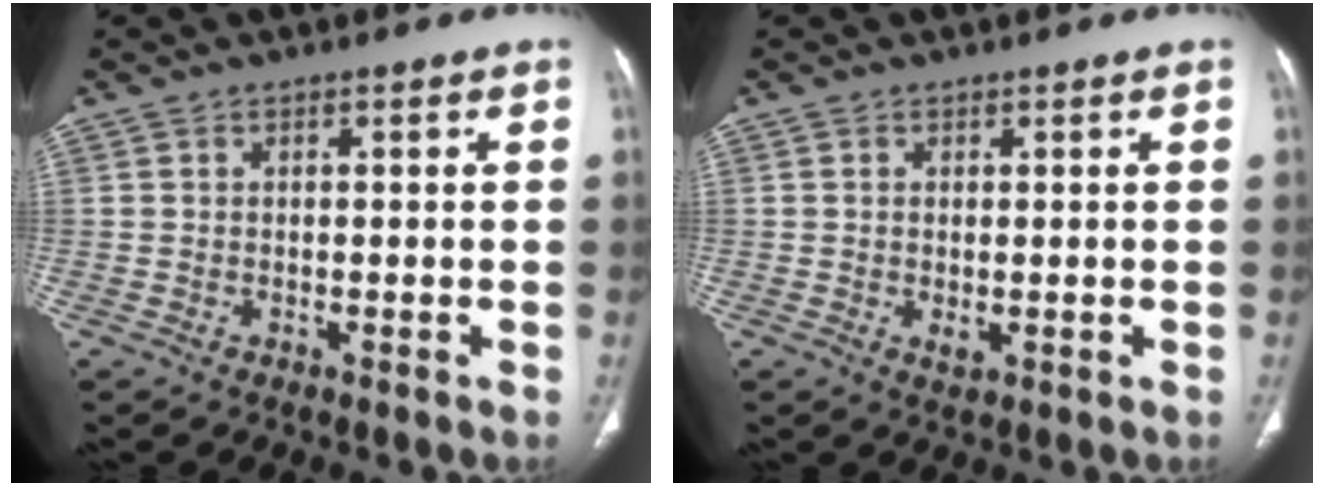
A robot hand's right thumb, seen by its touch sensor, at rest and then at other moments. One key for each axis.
{"total": 1.8, "fx": -0.1, "fy": 1.0, "fz": 1.5, "tx": -0.027, "ty": -0.006, "tz": 0.001}